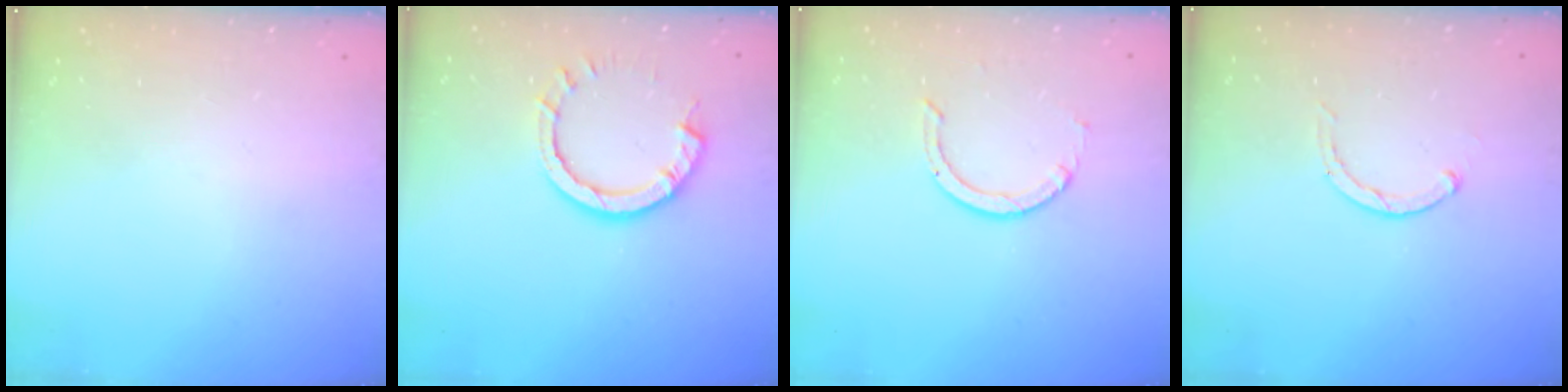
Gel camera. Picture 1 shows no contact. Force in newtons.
{"total": 7.8, "press": 7.7, "slide": 0.6}
{"total": 3.0, "press": 3.0, "slide": 0.3}
{"total": 2.3, "press": 2.3, "slide": 0.3}